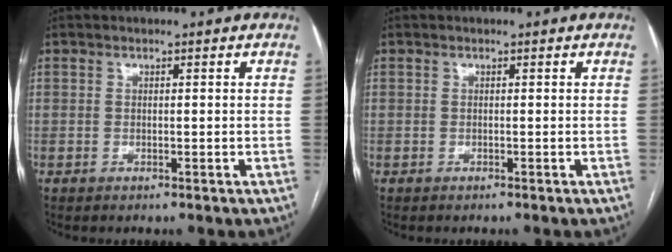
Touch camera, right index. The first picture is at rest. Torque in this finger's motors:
{"motor_torque": [0.35, 0.27, 0.00, 0.01]}